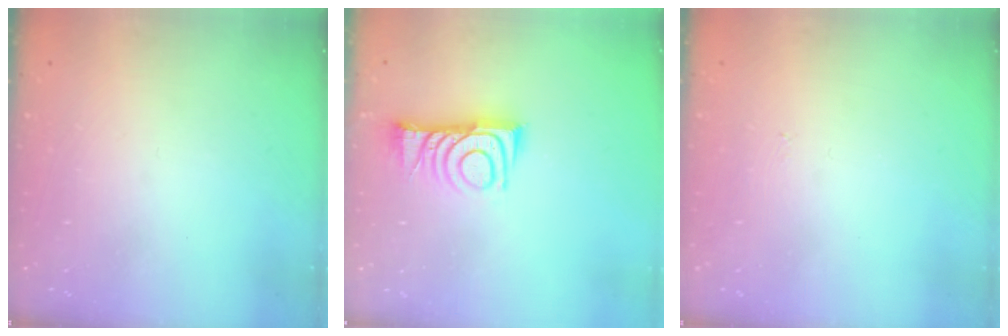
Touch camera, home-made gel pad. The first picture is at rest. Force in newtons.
{"total": 9.9, "press": 9.9, "slide": 0.8}
{"total": 3.1, "press": 3.1, "slide": 0.4}